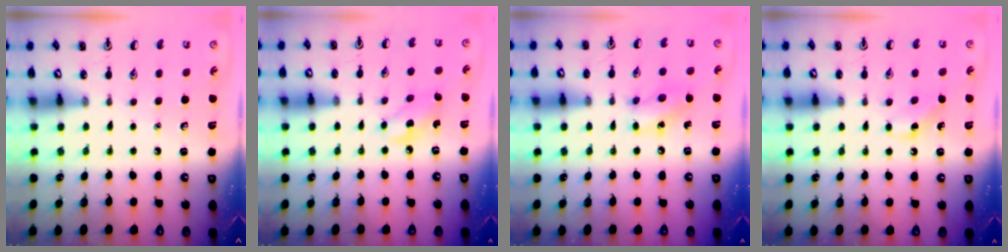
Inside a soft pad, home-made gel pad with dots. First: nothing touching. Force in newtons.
{"total": 3.0, "press": 2.9, "slide": 0.8}
{"total": 8.8, "press": 8.7, "slide": 1.2}
{"total": 5.0, "press": 4.8, "slide": 1.5}